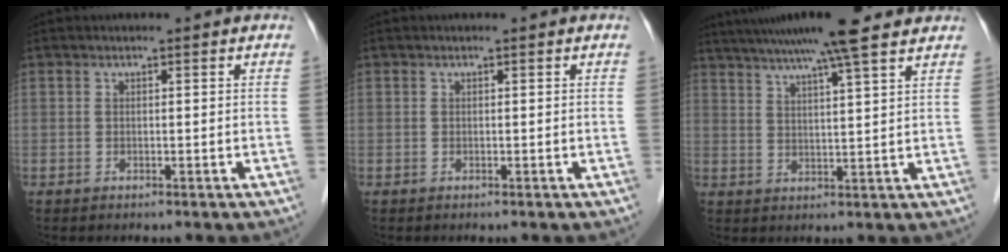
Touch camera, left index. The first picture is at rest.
{"total": 0.0}
{"total": 14.6, "force": [12.0, -0.1, 8.4], "torque": [-0.146, 0.033, 0.170]}